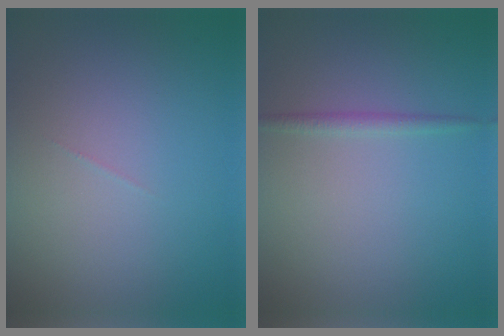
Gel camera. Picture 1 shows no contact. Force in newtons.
{"total": 1.1, "press": 1.1, "slide": 0.1}